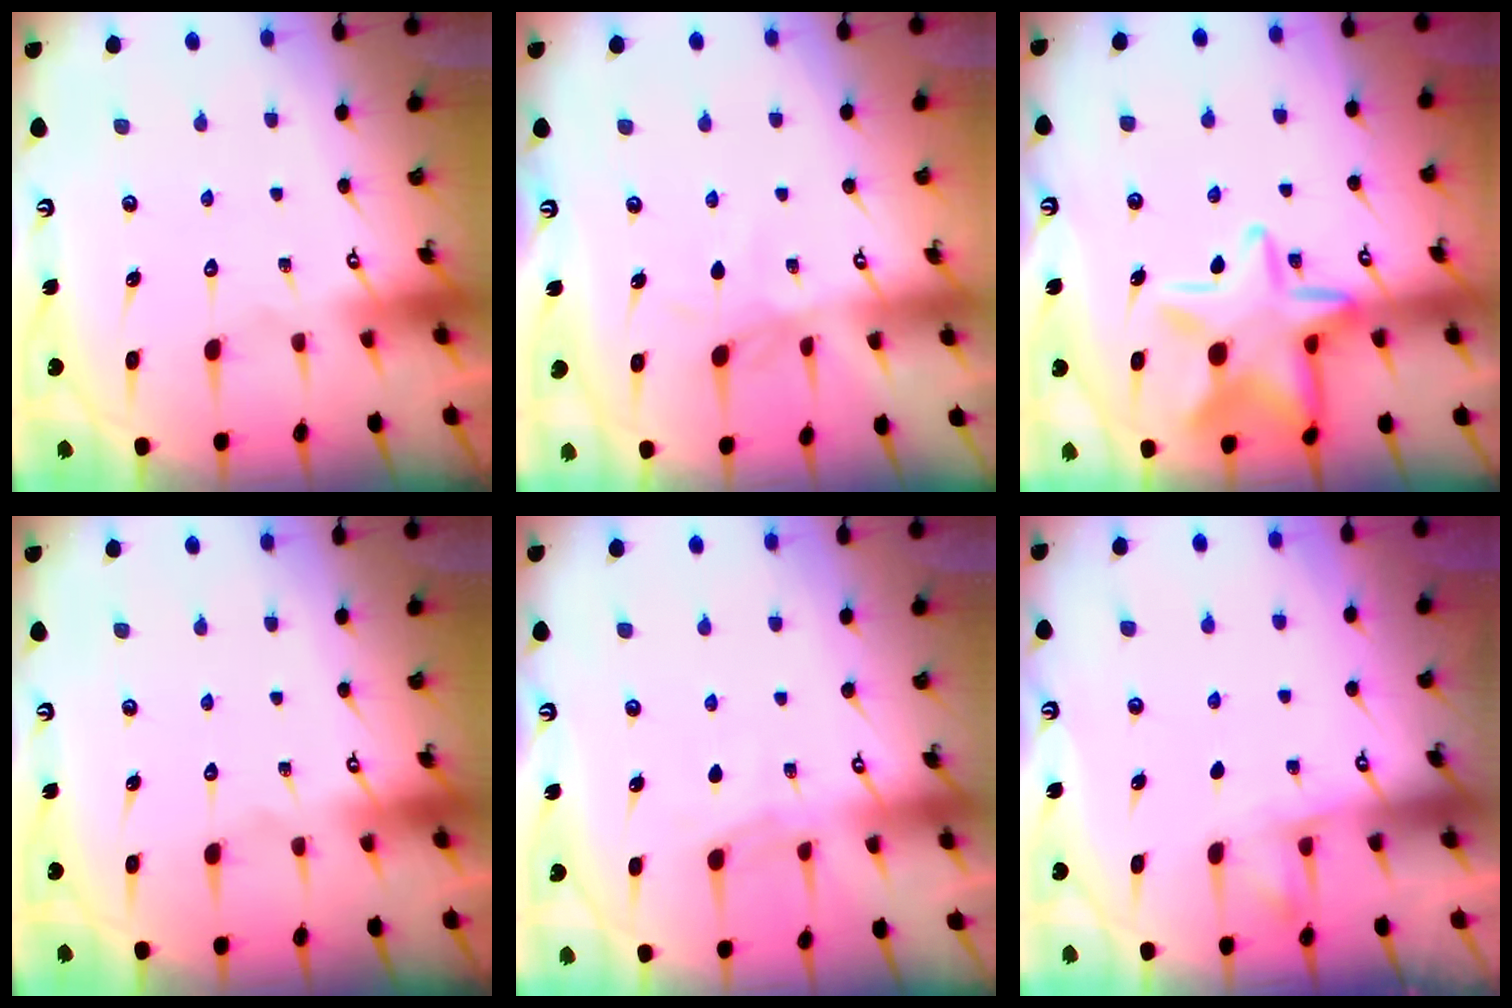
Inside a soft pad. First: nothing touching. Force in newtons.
{"total": 1.7, "press": 1.7, "slide": 0.2}
{"total": 16.5, "press": 16.5, "slide": 0.9}
{"total": 0.0}
{"total": 3.5, "press": 3.5, "slide": 0.4}
{"total": 3.0, "press": 3.0, "slide": 0.4}